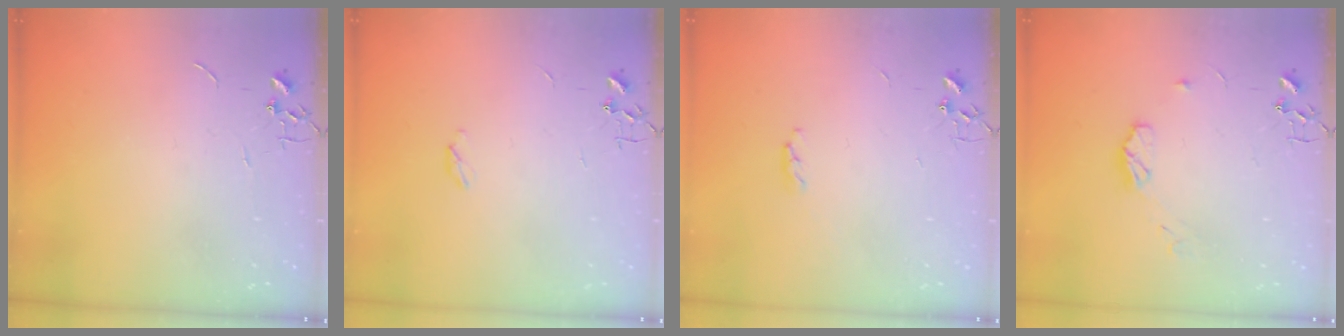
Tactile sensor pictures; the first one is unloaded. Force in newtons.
{"total": 3.7, "press": 3.7, "slide": 0.5}
{"total": 3.6, "press": 3.6, "slide": 0.5}
{"total": 7.4, "press": 7.4, "slide": 0.6}